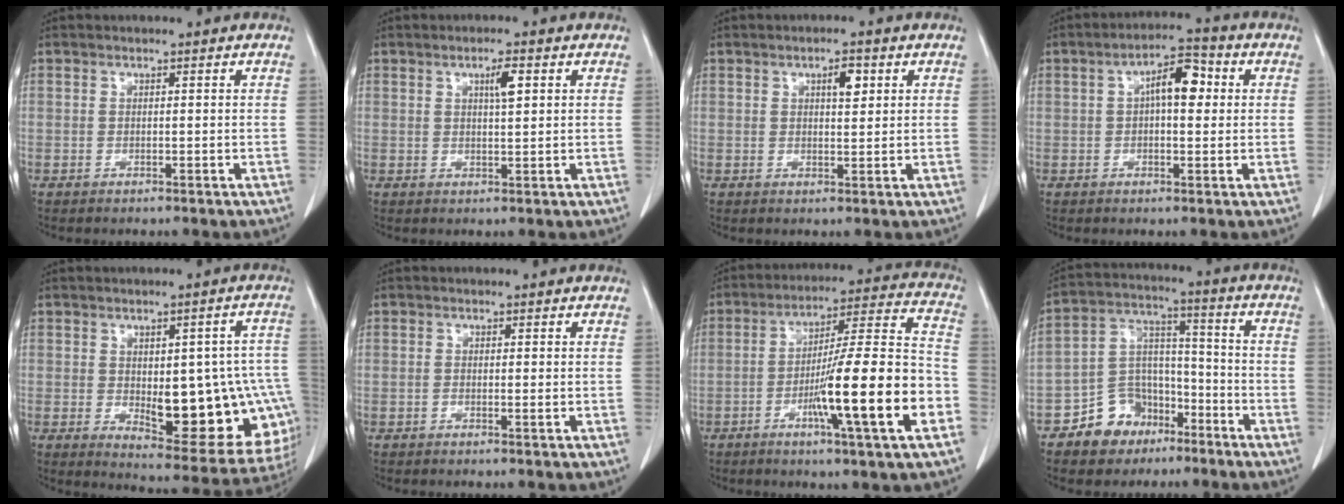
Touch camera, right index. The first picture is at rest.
{"total": 3.0, "force": [1.2, 0.4, 2.7], "torque": [-0.046, 0.000, 0.019]}
{"total": 3.0, "force": [1.2, 1.0, 2.6], "torque": [-0.041, -0.001, 0.019]}
{"total": 6.5, "force": [1.2, 2.4, 6.0], "torque": [-0.099, 0.023, 0.016]}
{"total": 19.0, "force": [-3.0, 7.6, 17.2], "torque": [-0.150, 0.019, -0.011]}
{"total": 0.6, "force": [-0.2, 0.0, 0.6], "torque": [-0.010, -0.001, -0.003]}
{"total": 18.6, "force": [-6.2, 0.2, 17.5], "torque": [-0.261, 0.002, -0.098]}
{"total": 10.0, "force": [-6.3, 7.2, 2.9], "torque": [-0.056, 0.035, -0.104]}